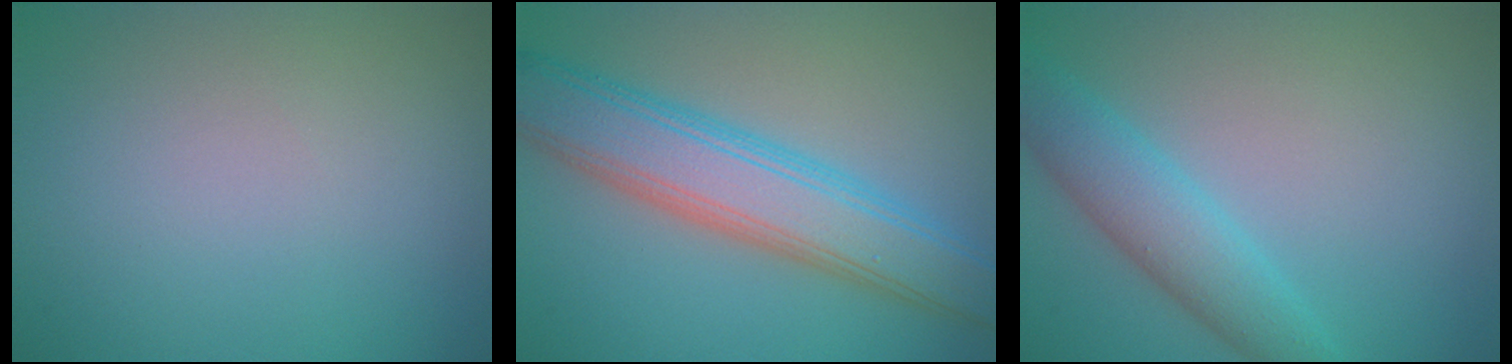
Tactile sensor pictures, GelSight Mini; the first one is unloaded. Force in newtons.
{"total": 7.6, "press": 7.6, "slide": 0.1}
{"total": 4.3, "press": 4.3, "slide": 0.1}